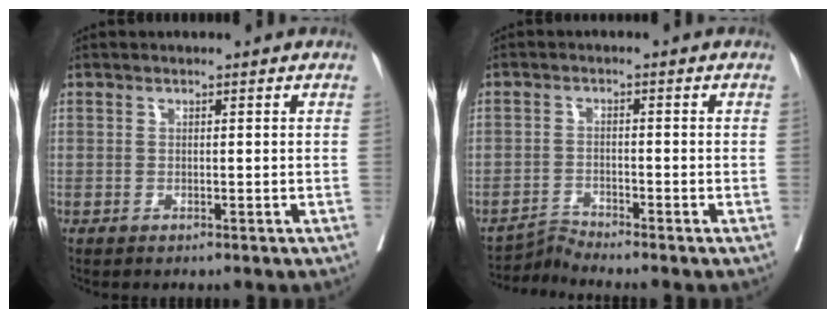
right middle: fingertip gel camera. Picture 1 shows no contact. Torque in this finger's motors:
{"motor_torque": [-0.69, -0.36, 0.03, 0.01]}